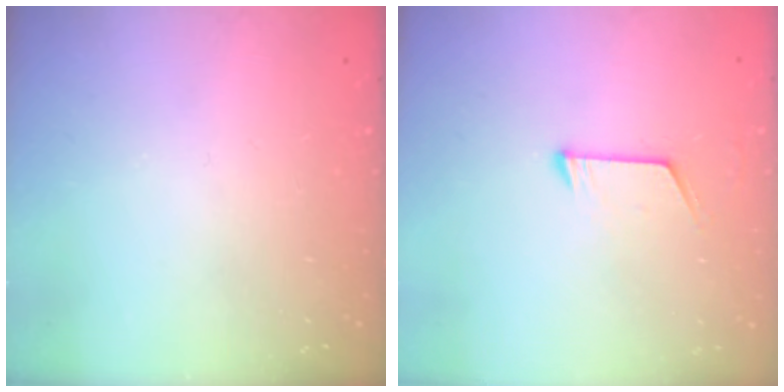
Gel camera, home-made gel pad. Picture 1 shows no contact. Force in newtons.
{"total": 6.3, "press": 6.3, "slide": 0.5}